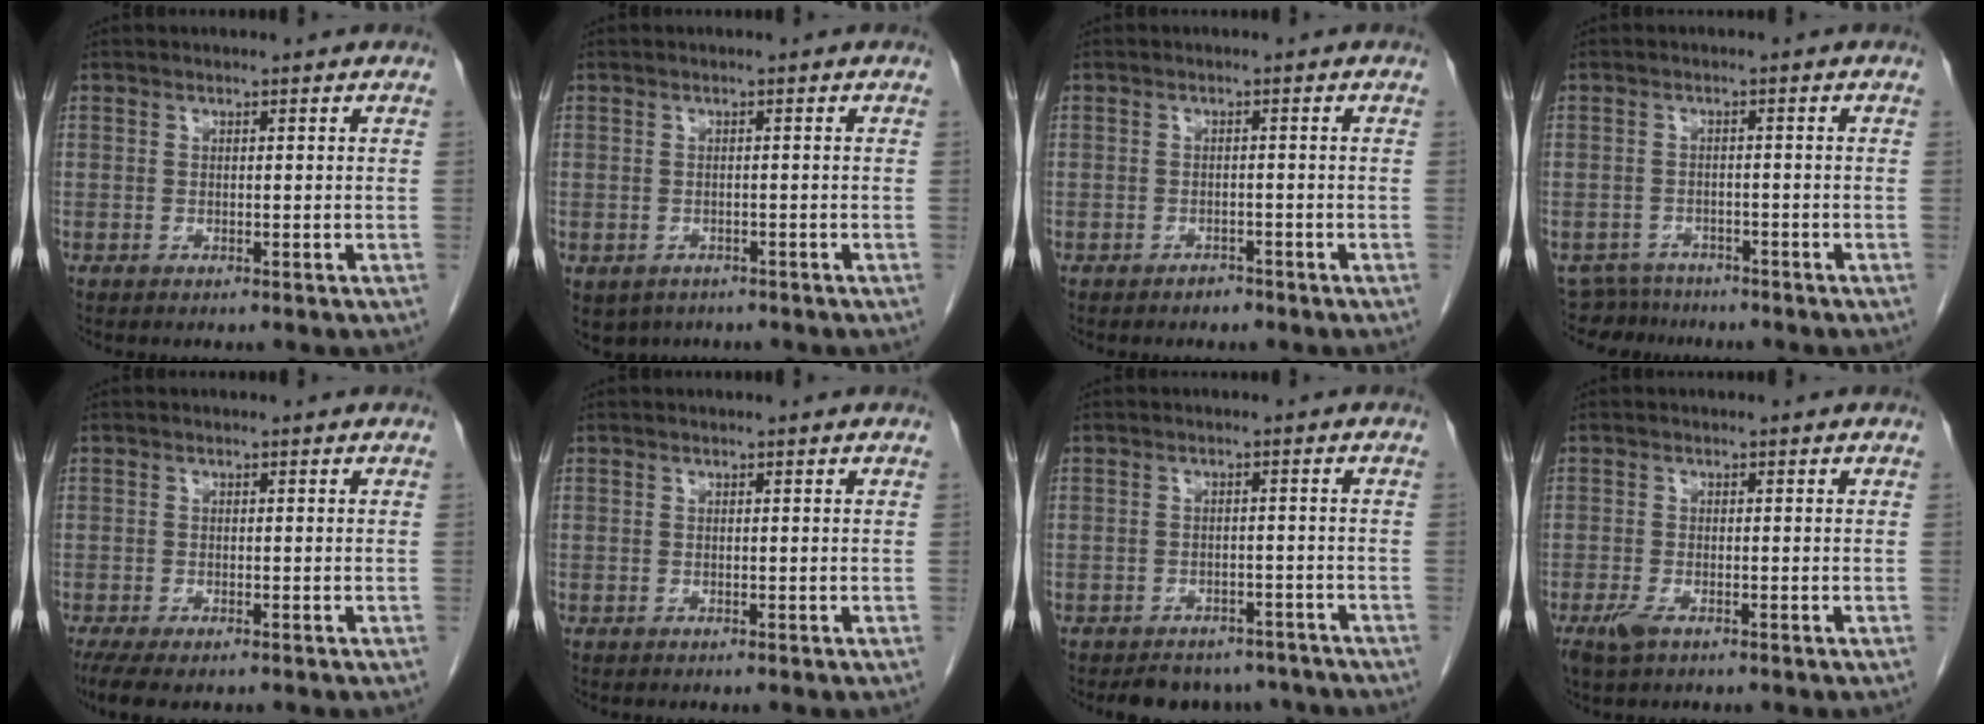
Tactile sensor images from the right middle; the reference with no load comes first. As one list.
[{"total": 4.3, "force": [-2.8, 3.1, 1.0], "torque": [-0.013, 0.002, -0.037]}, {"total": 1.3, "force": [-1.1, 0.6, 0.2], "torque": [-0.009, 0.001, -0.017]}, {"total": 4.6, "force": [-4.3, 1.6, -0.8], "torque": [0.012, 0.001, -0.070]}, {"total": 5.3, "force": [-3.8, 1.7, 3.3], "torque": [-0.058, -0.016, -0.062]}, {"total": 0.0}, {"total": 8.1, "force": [-7.2, 3.5, 1.0], "torque": [0.000, 0.007, -0.087]}, {"total": 2.5, "force": [-1.5, 1.0, 1.8], "torque": [-0.044, -0.004, -0.024]}]